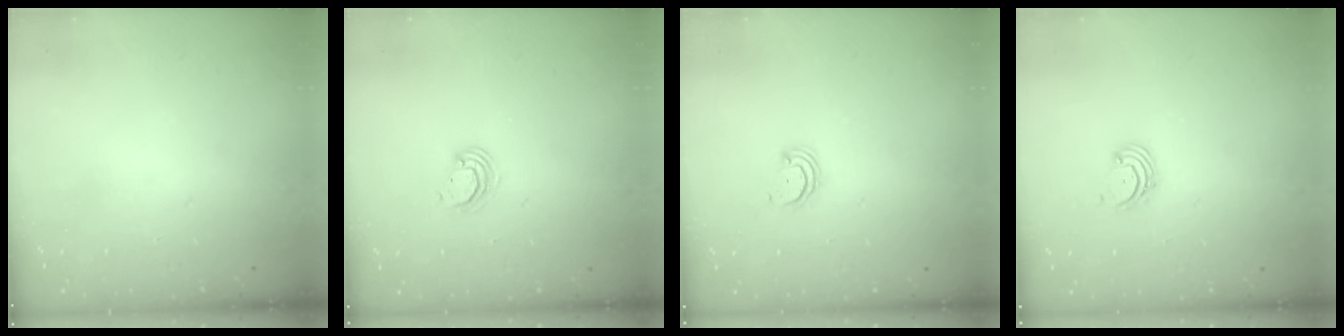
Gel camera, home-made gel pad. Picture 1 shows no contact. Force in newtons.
{"total": 4.1, "press": 4.1, "slide": 0.2}
{"total": 2.8, "press": 2.8, "slide": 0.3}
{"total": 1.9, "press": 1.8, "slide": 0.2}